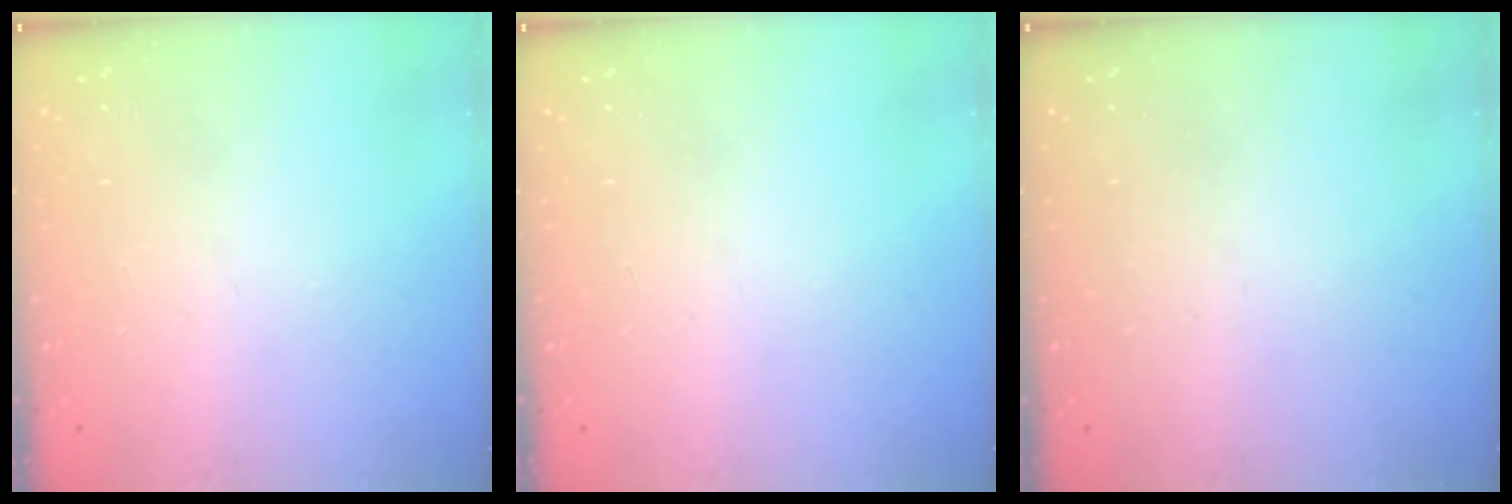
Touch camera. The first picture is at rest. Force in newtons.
{"total": 0.0}
{"total": 0.0}